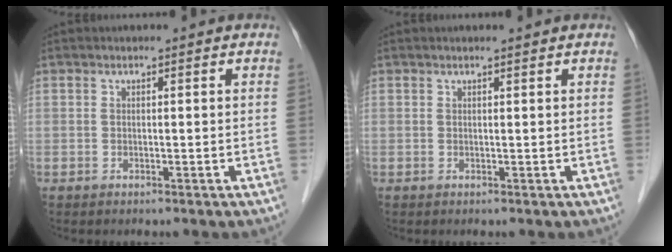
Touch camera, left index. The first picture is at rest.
{"total": 0.7, "force": [0.6, -0.1, 0.4], "torque": [-0.011, 0.003, 0.013]}